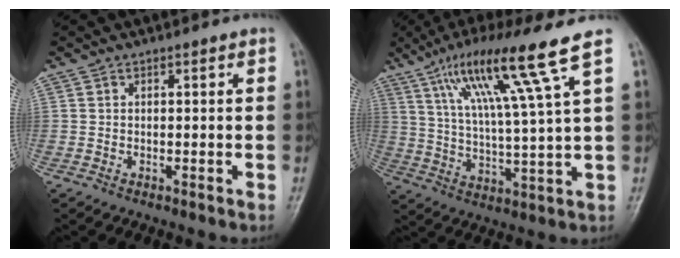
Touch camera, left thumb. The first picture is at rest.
{"total": 15.5, "force": [8.4, 0.1, 13.0], "torque": [-0.231, -0.024, 0.150]}